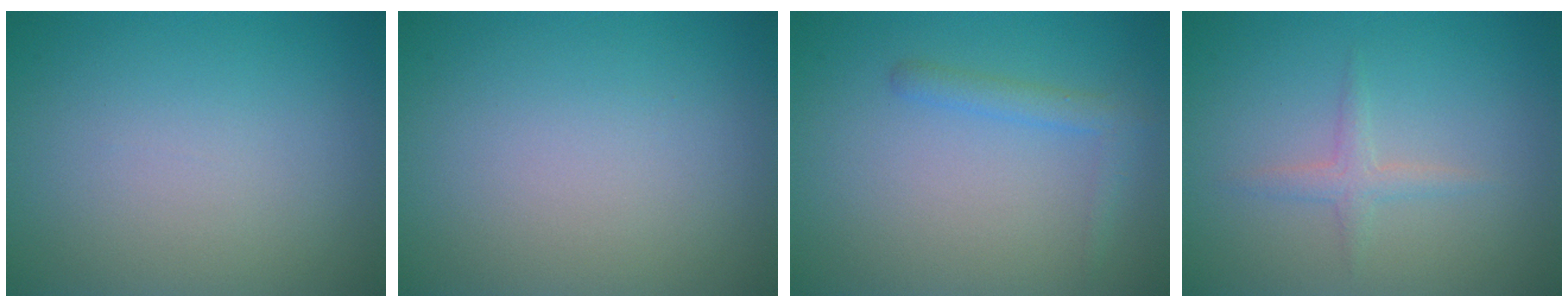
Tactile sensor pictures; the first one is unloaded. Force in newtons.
{"total": 0.0}
{"total": 1.7, "press": 1.7, "slide": 0.1}
{"total": 1.9, "press": 1.9, "slide": 0.1}